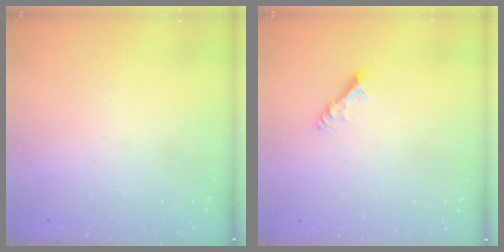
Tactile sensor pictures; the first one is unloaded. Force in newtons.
{"total": 4.2, "press": 4.1, "slide": 0.5}